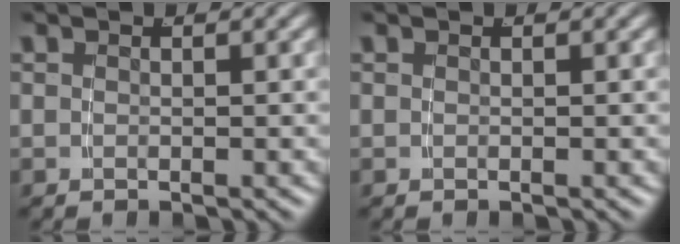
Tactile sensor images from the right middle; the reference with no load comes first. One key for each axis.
{"total": 0.0}